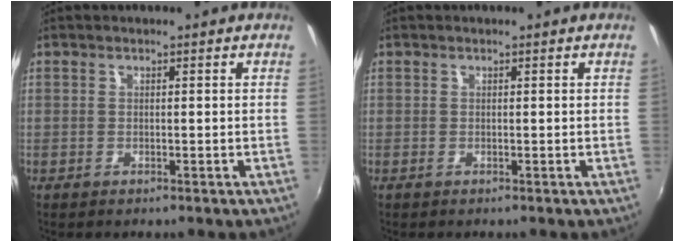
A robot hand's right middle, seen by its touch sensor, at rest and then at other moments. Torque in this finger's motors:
{"motor_torque": [0.00, -0.01, 0.00, 0.00]}